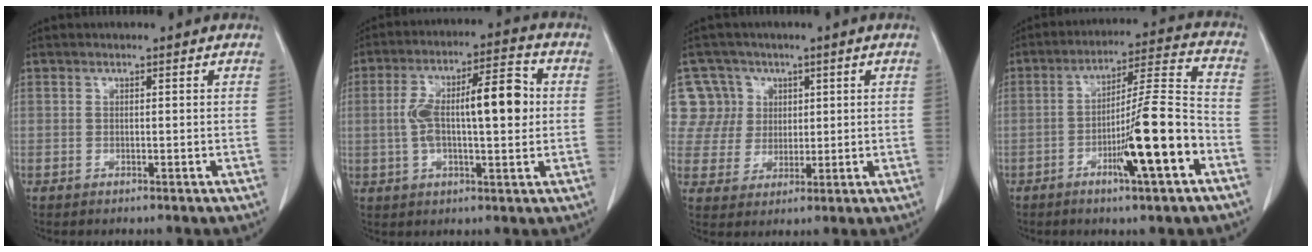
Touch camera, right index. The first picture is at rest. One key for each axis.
{"total": 12.9, "fx": 0.8, "fy": 3.6, "fz": 12.4, "tx": -0.216, "ty": 0.032, "tz": 0.014}
{"total": 7.3, "fx": 2.7, "fy": 6.8, "fz": -0.1, "tx": 0.011, "ty": 0.016, "tz": 0.059}
{"total": 13.2, "fx": -5.1, "fy": 0.2, "fz": 12.2, "tx": -0.199, "ty": 0.001, "tz": -0.083}